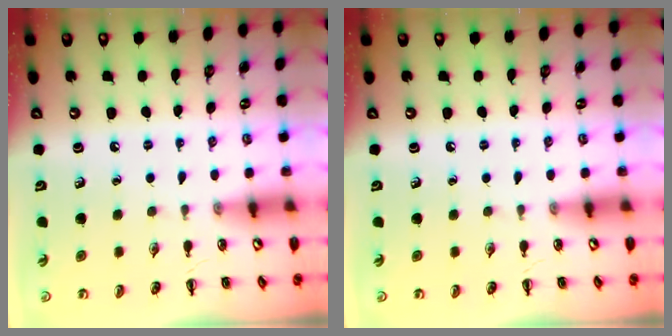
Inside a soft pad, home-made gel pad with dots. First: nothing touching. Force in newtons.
{"total": 0.0}